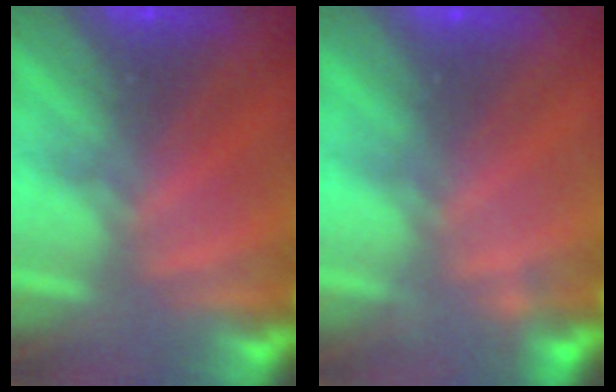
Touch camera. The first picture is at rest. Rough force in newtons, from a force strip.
{"total": 2.1}